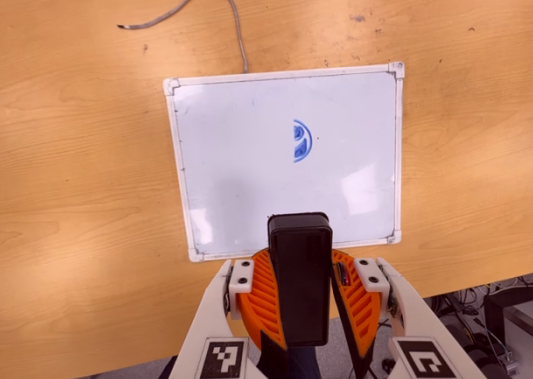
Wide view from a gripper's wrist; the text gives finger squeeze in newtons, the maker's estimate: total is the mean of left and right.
{"total": 10.7, "left": 10.1, "right": 11.4}